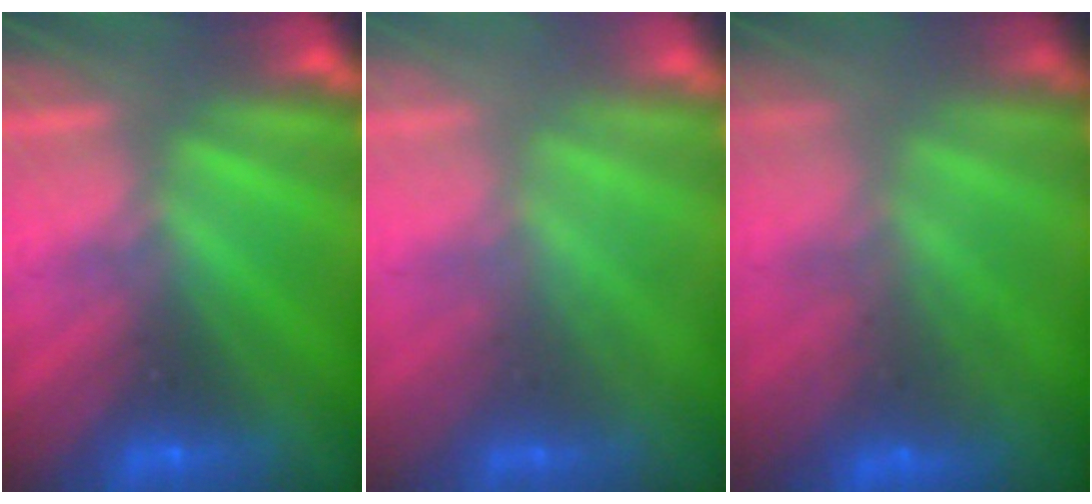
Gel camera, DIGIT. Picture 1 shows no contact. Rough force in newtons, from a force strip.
{"total": 2.3}
{"total": 5.9}